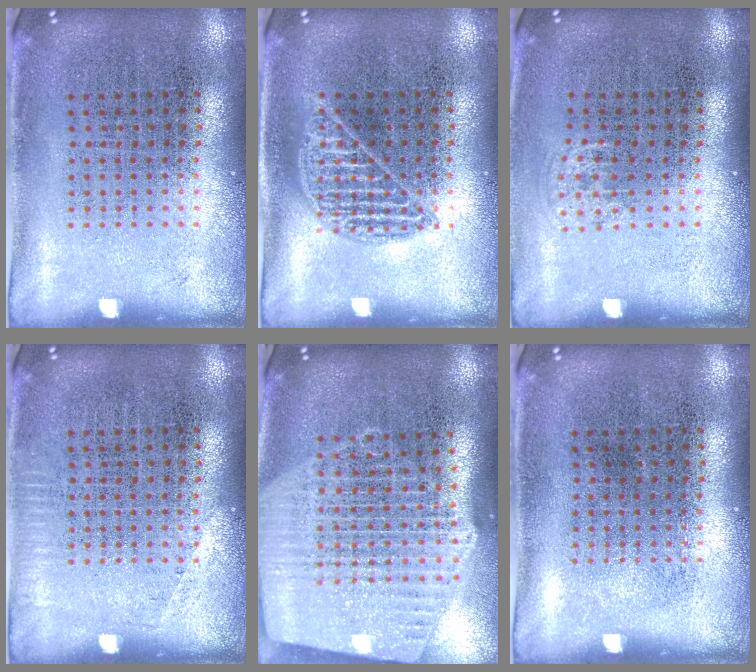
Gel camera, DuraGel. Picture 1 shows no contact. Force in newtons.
{"total": 0.9, "press": 0.9, "slide": 0.0}
{"total": 0.6, "press": 0.5, "slide": 0.3}
{"total": 0.6, "press": 0.6, "slide": 0.1}
{"total": 2.6, "press": 2.2, "slide": 1.4}
{"total": 0.0}